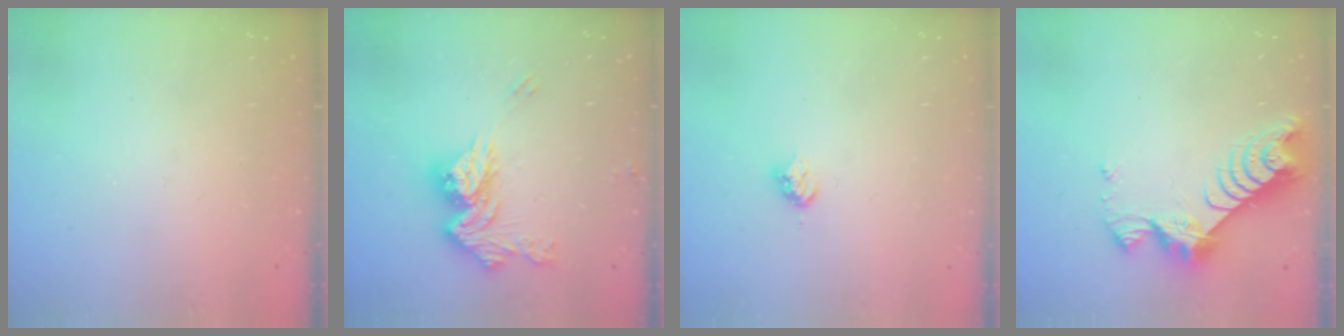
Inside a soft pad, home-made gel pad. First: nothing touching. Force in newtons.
{"total": 14.1, "press": 14.1, "slide": 0.2}
{"total": 3.2, "press": 3.2, "slide": 0.4}
{"total": 9.3, "press": 9.2, "slide": 0.8}